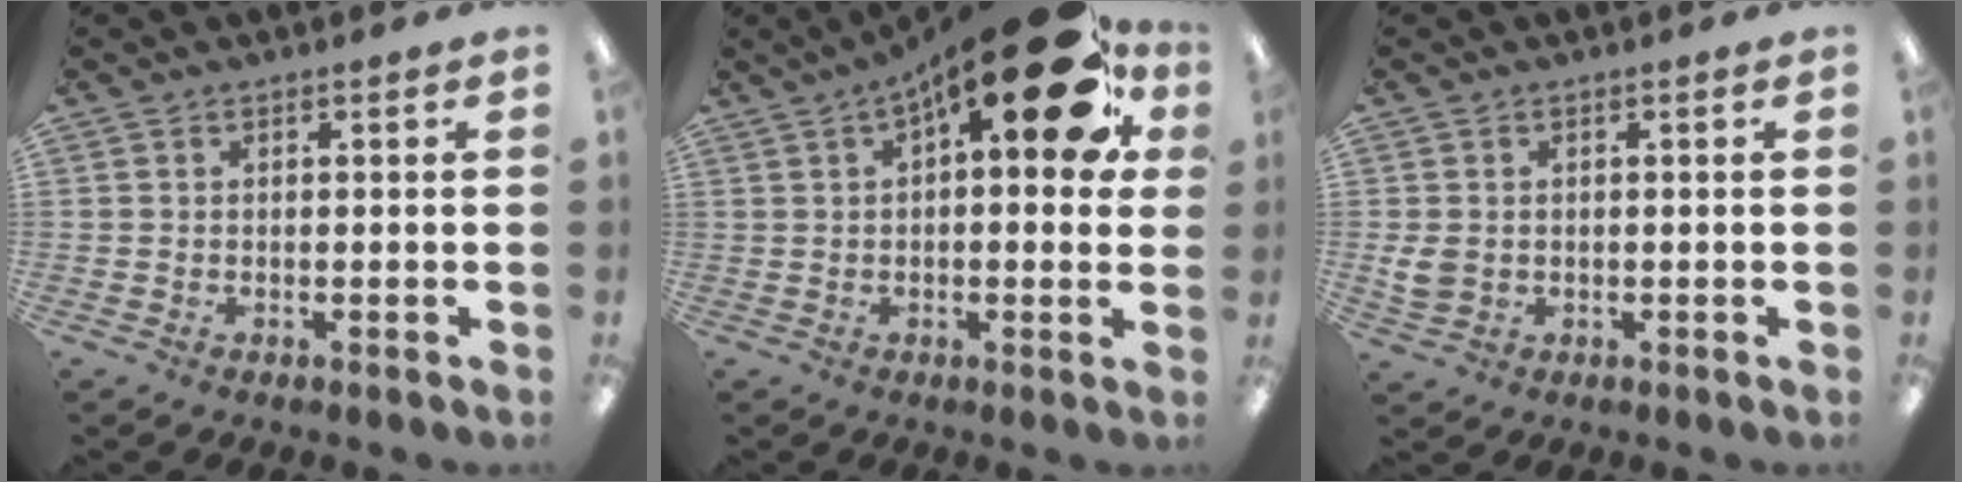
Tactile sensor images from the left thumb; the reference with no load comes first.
{"total": 21.2, "force": [9.8, 7.4, 17.2], "torque": [-0.239, -0.049, 0.153]}
{"total": 3.8, "force": [0.6, 3.0, 2.3], "torque": [-0.049, -0.002, 0.008]}